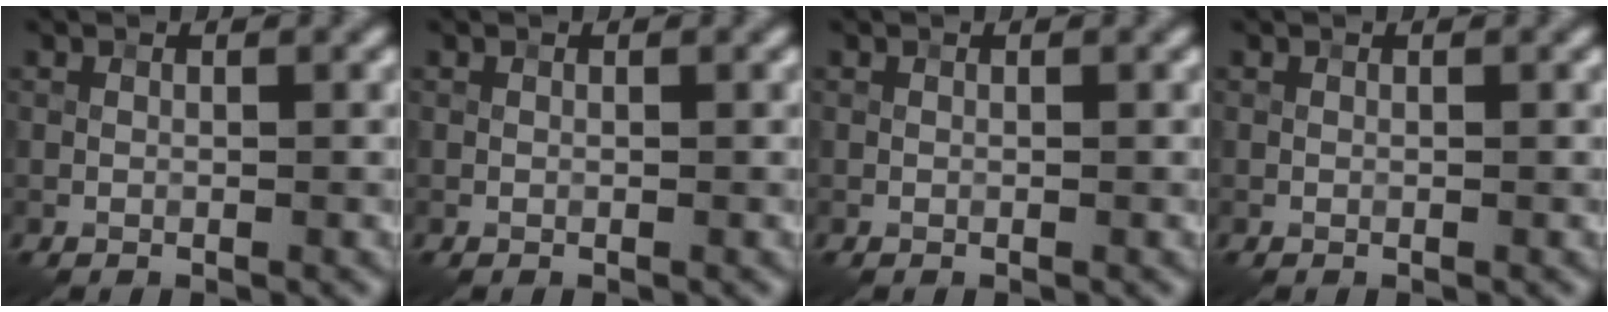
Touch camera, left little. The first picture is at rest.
{"total": 0.0}
{"total": 0.0}
{"total": 0.0}